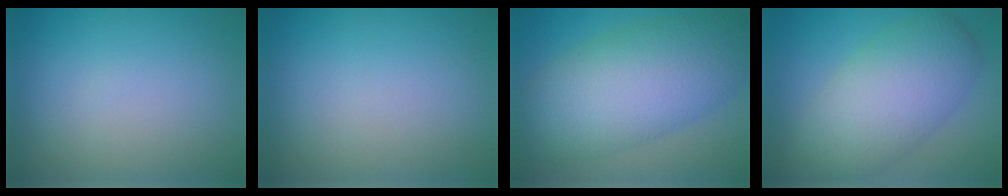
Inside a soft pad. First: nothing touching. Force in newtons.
{"total": 0.0}
{"total": 9.9, "press": 9.9, "slide": 0.2}
{"total": 7.9, "press": 7.8, "slide": 0.5}